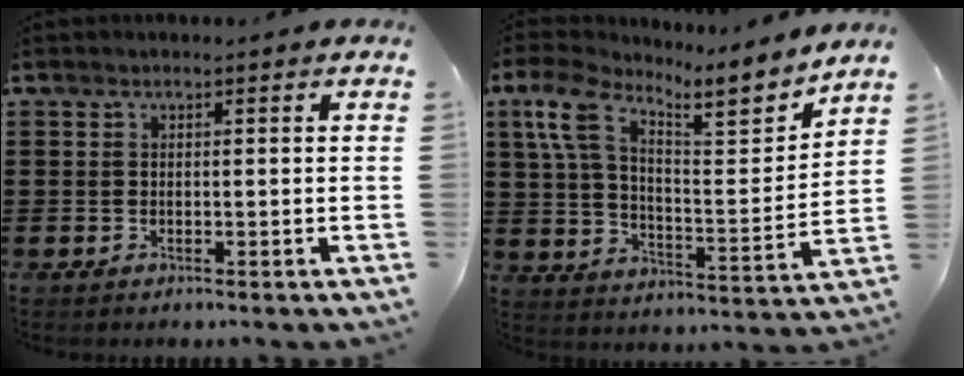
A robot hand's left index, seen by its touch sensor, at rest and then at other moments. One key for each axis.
{"total": 10.4, "fx": 7.8, "fy": 3.1, "fz": 6.1, "tx": -0.128, "ty": -0.050, "tz": 0.128}